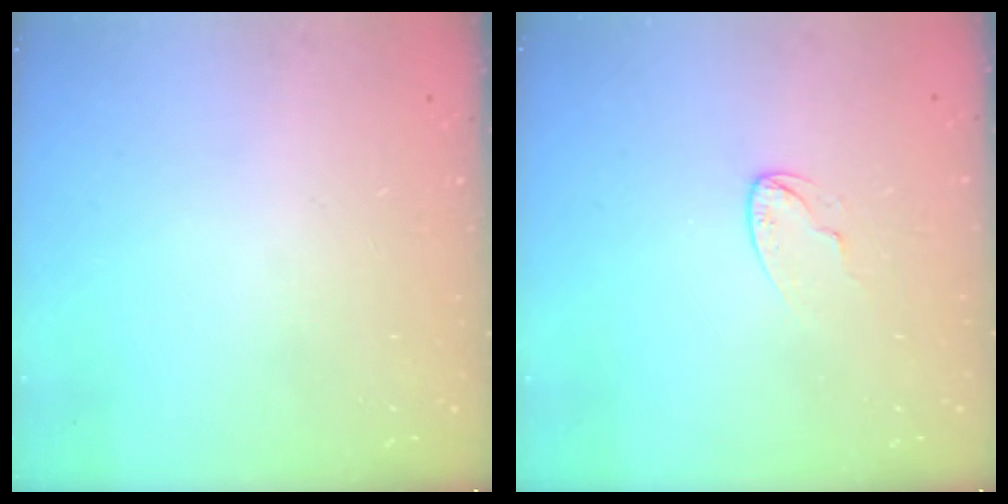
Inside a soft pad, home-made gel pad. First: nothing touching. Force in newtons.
{"total": 4.1, "press": 4.1, "slide": 0.4}